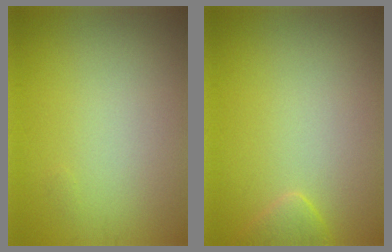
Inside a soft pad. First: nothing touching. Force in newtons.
{"total": 1.5, "press": 1.5, "slide": 0.2}